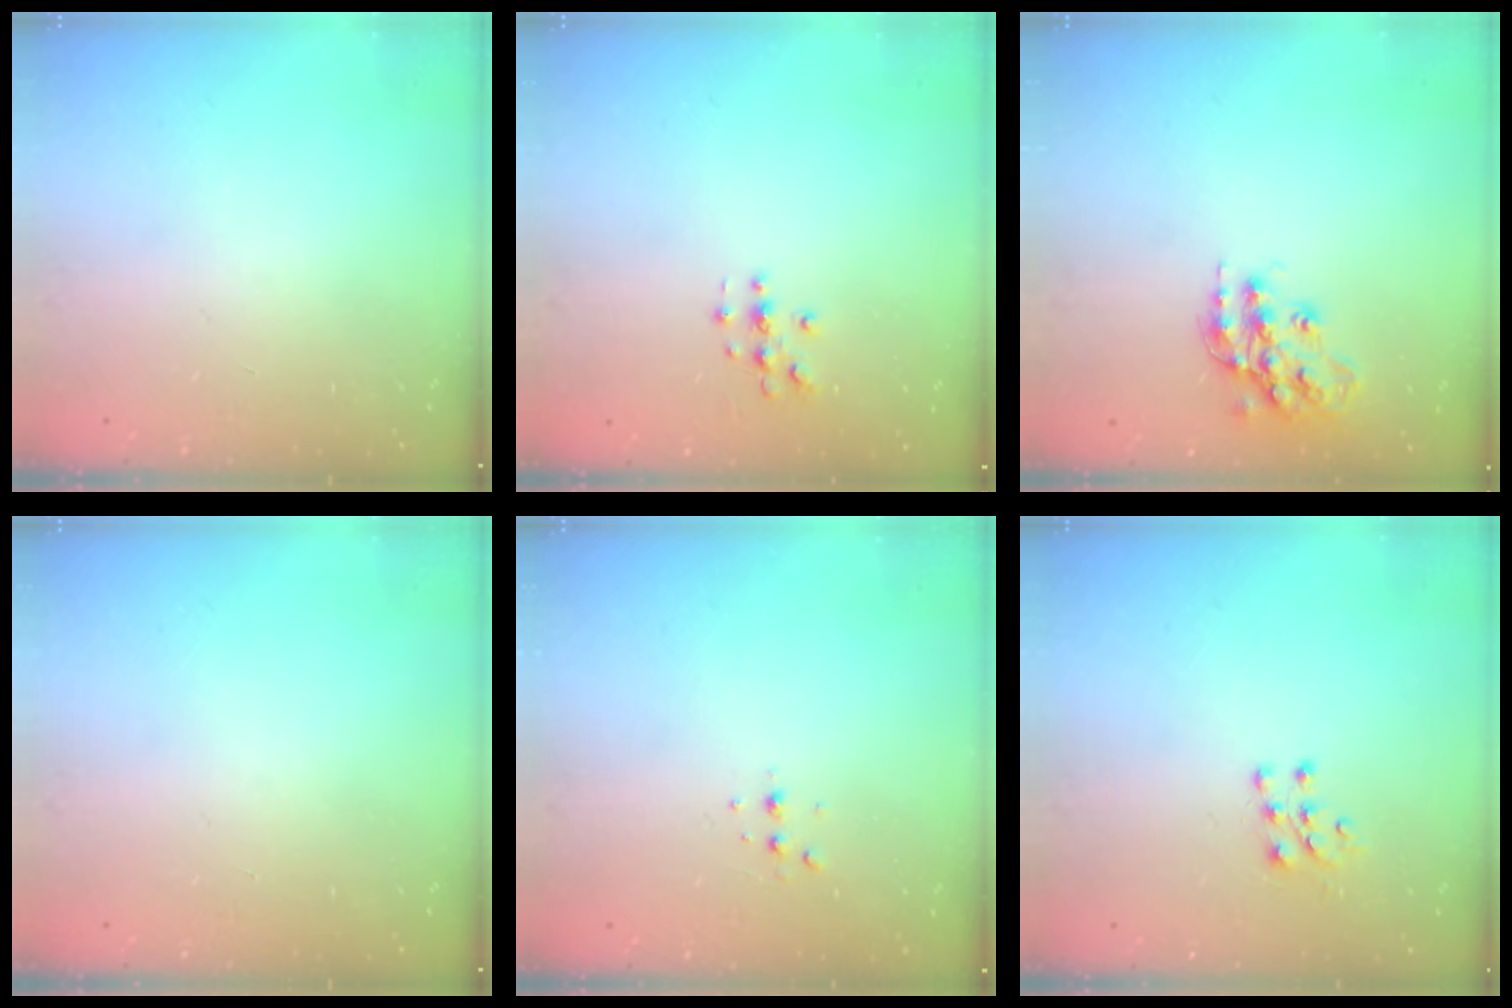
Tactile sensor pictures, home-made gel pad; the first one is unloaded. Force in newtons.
{"total": 2.9, "press": 2.9, "slide": 0.3}
{"total": 15.0, "press": 15.0, "slide": 1.2}
{"total": 0.0}
{"total": 3.1, "press": 3.1, "slide": 0.6}
{"total": 6.5, "press": 6.4, "slide": 0.7}